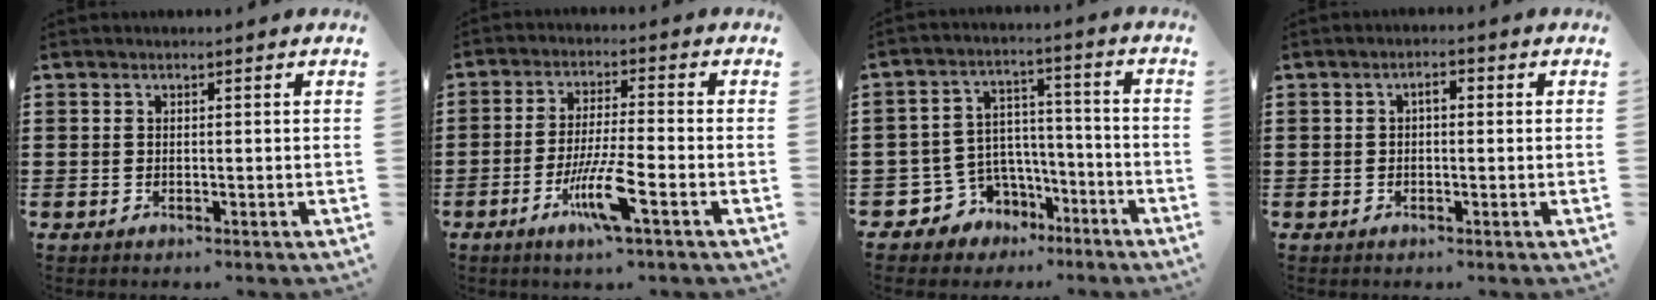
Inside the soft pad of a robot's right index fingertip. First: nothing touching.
{"total": 8.0, "force": [-3.8, 0.8, 7.0], "torque": [-0.138, -0.011, -0.071]}
{"total": 5.7, "force": [-3.2, 4.6, 0.4], "torque": [-0.042, -0.001, -0.062]}
{"total": 1.8, "force": [-0.3, 0.8, 1.6], "torque": [-0.032, 0.005, -0.007]}